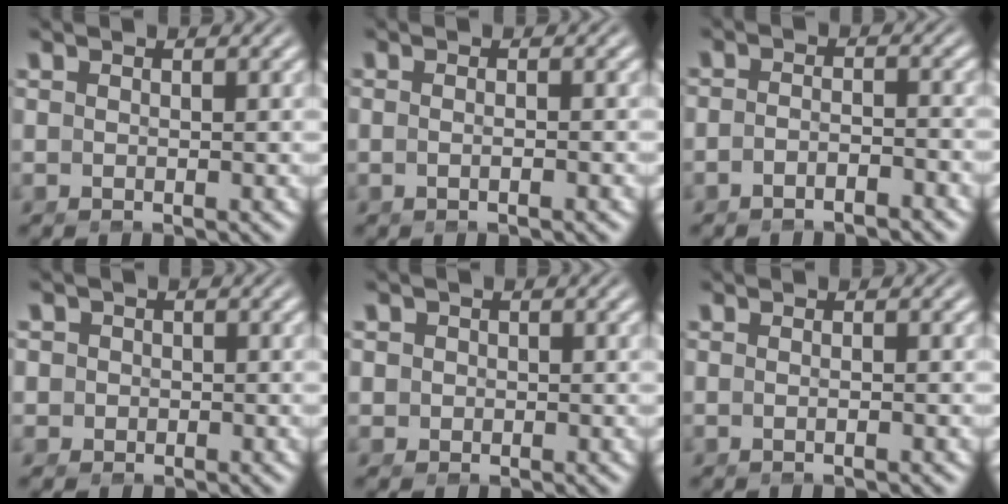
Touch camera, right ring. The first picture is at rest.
{"total": 1.4, "force": [-0.8, -0.3, 1.1], "torque": [-0.023, 0.000, -0.015]}
{"total": 2.6, "force": [-2.4, 0.3, 0.9], "torque": [-0.014, -0.003, -0.042]}
{"total": 3.6, "force": [-0.7, 3.4, 0.7], "torque": [-0.029, -0.009, -0.014]}
{"total": 2.8, "force": [-0.1, 2.7, 0.8], "torque": [-0.028, -0.006, -0.002]}
{"total": 1.3, "force": [-0.8, -0.6, 0.9], "torque": [-0.017, 0.000, -0.014]}